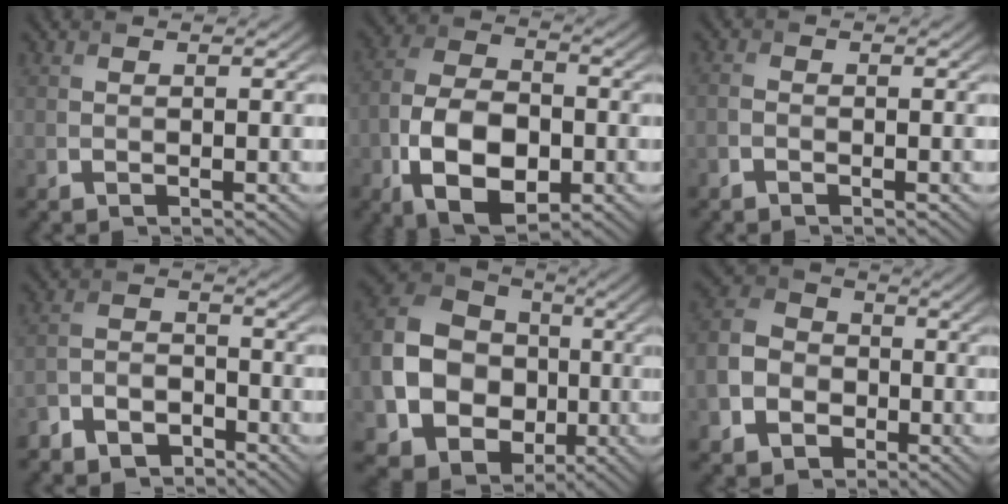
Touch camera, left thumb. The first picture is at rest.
{"total": 11.5, "force": [-4.1, 6.7, 8.4], "torque": [-0.192, -0.013, -0.083]}
{"total": 1.3, "force": [-0.9, 0.7, 0.7], "torque": [-0.018, 0.002, -0.020]}
{"total": 4.7, "force": [-4.0, 2.2, 1.2], "torque": [-0.028, 0.001, -0.085]}
{"total": 17.2, "force": [-3.3, 14.4, 8.7], "torque": [-0.228, -0.023, -0.074]}
{"total": 8.4, "force": [-3.2, 6.8, 3.8], "torque": [-0.106, -0.023, -0.075]}